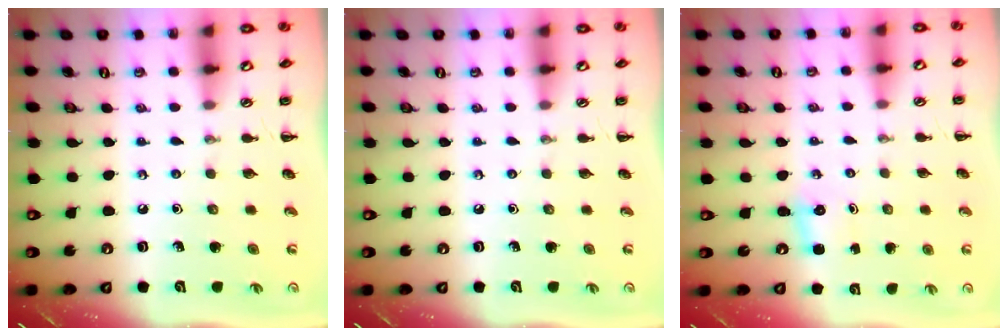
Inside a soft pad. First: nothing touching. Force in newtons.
{"total": 0.0}
{"total": 2.1, "press": 2.0, "slide": 0.6}